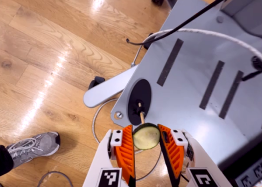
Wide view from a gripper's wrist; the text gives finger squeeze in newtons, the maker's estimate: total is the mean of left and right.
{"total": 7.8, "left": 7.8, "right": 7.8}